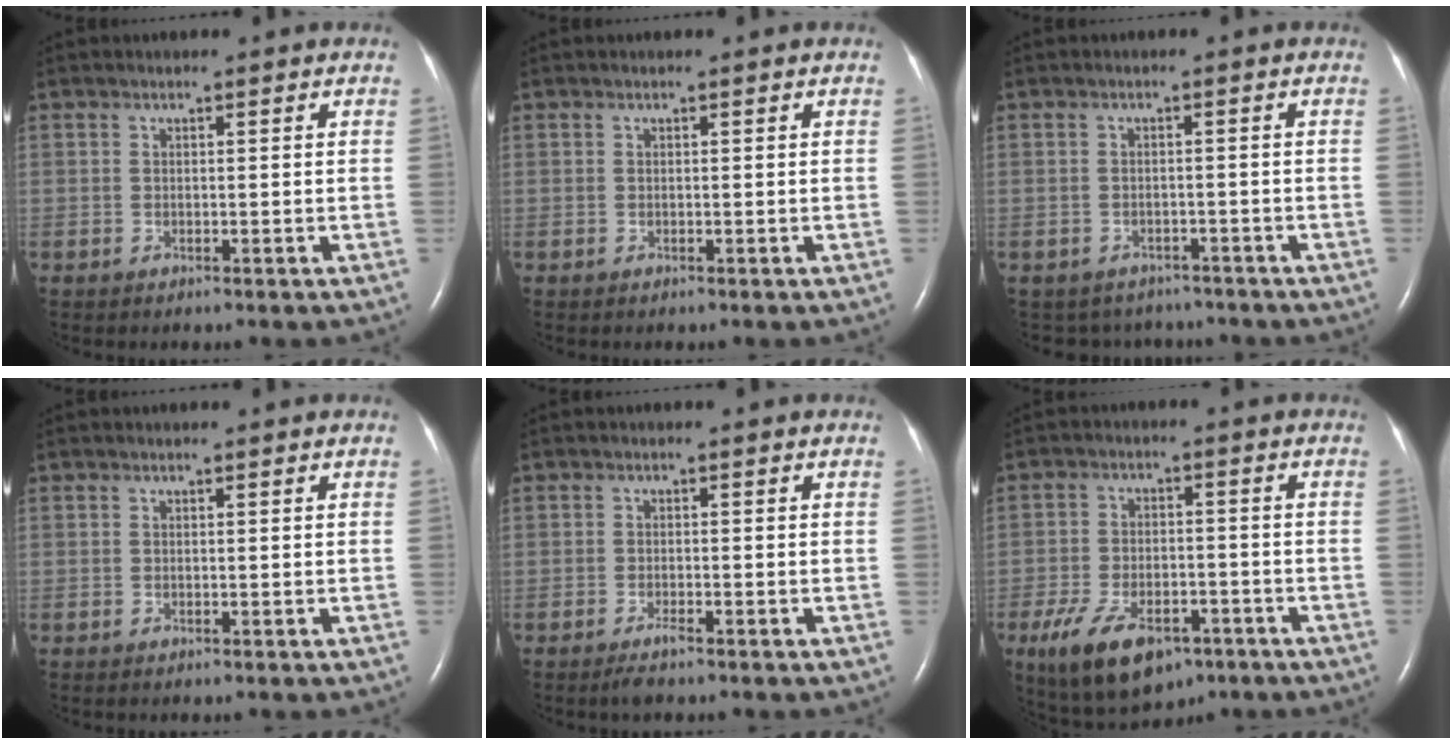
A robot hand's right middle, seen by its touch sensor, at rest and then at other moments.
{"total": 0.0}
{"total": 5.7, "force": [-5.0, 2.7, -0.2], "torque": [0.004, 0.011, -0.060]}
{"total": 0.0}
{"total": 1.9, "force": [-1.5, 0.1, 1.2], "torque": [-0.032, -0.005, -0.028]}
{"total": 12.0, "force": [-6.9, 5.8, 7.8], "torque": [-0.144, -0.008, -0.107]}